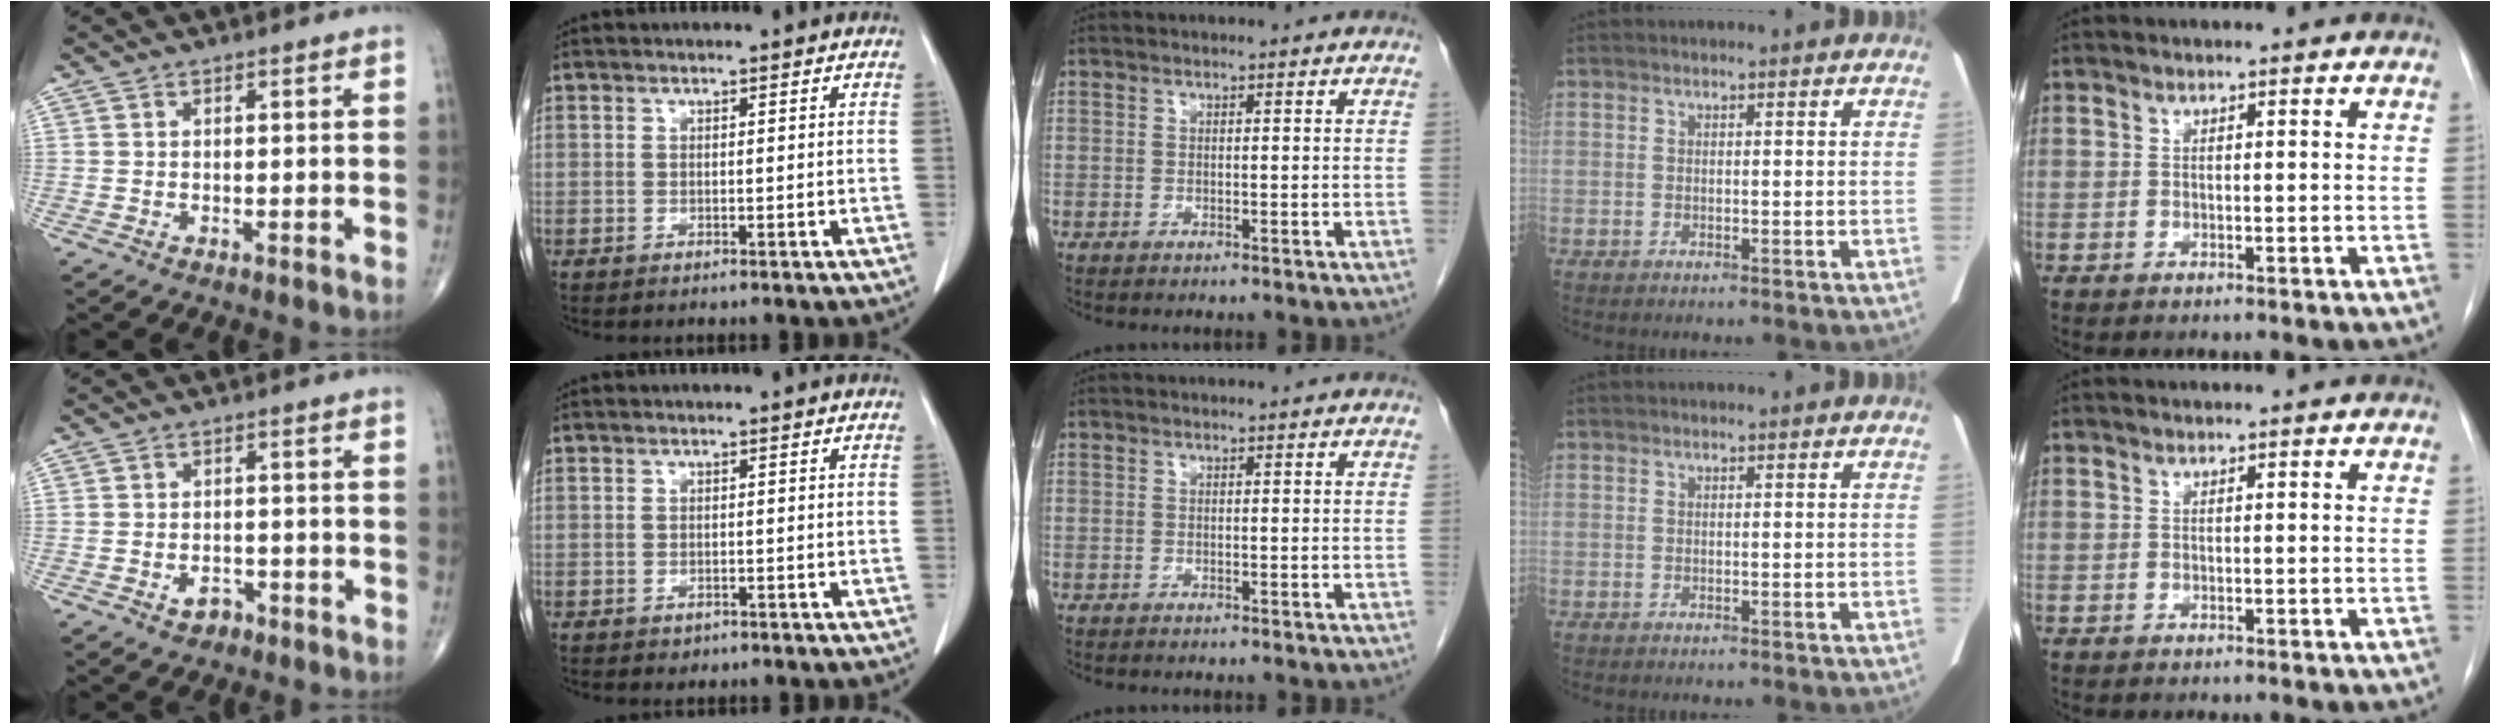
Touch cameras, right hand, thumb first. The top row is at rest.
{"thumb": {"total": 2.9, "force": [-1.7, 2.0, 1.3], "torque": [-0.009, 0.013, -0.022]}, "index": {"total": 1.0, "force": [-0.6, 0.7, 0.3], "torque": [-0.008, 0.000, -0.003]}}